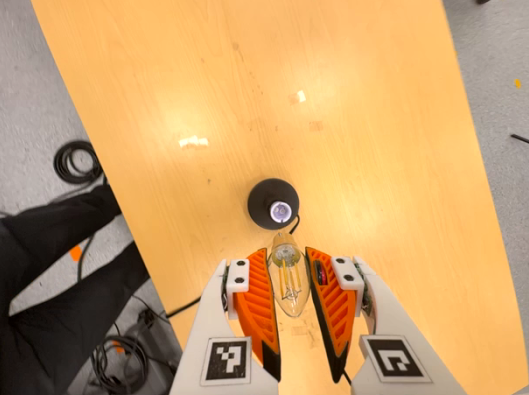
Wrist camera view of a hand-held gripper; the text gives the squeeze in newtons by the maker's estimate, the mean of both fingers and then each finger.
{"total": 11.7, "left": 11.9, "right": 11.4}